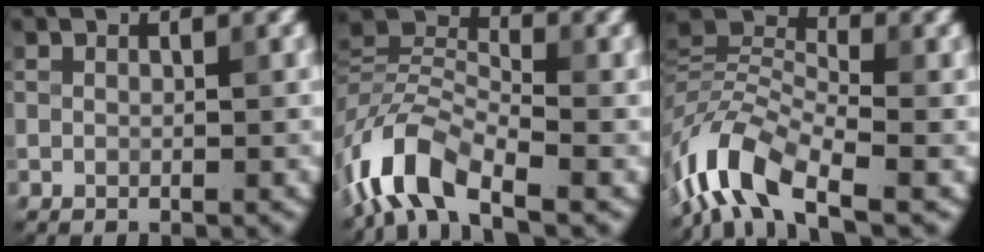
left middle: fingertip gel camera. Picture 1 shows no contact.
{"total": 8.1, "force": [-4.8, 3.4, 5.5], "torque": [-0.108, 0.007, -0.110]}
{"total": 8.6, "force": [-4.8, 3.6, 6.2], "torque": [-0.121, 0.011, -0.111]}